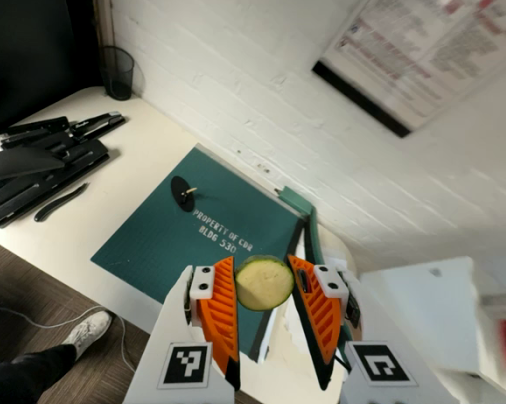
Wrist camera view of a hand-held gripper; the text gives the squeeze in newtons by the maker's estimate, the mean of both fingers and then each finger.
{"total": 8.8, "left": 8.8, "right": 8.7}